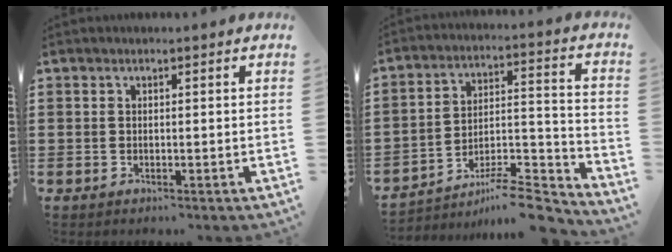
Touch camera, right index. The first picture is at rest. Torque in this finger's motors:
{"motor_torque": [-0.42, -0.09, -1.05, -0.21]}